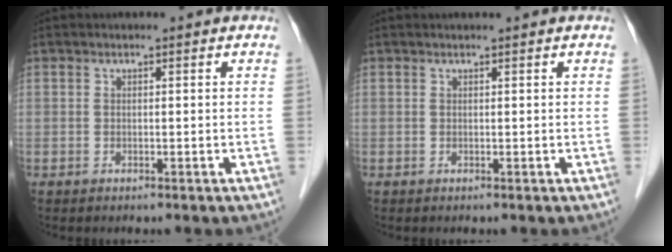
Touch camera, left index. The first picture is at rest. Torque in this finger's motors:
{"motor_torque": [0.04, -0.31, 0.01, 0.00]}